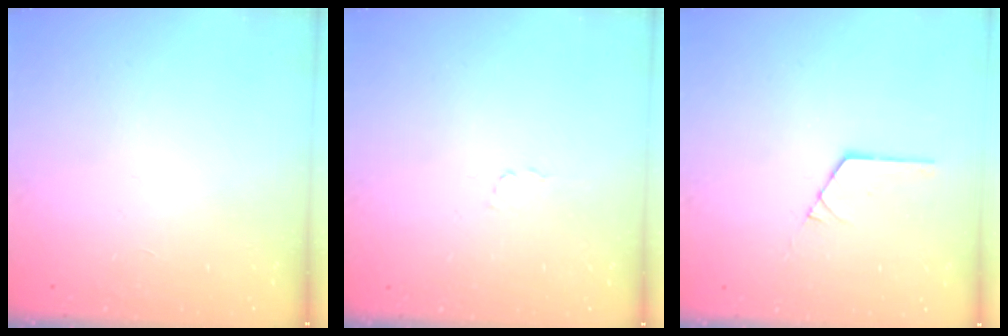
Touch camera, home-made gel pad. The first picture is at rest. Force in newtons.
{"total": 3.3, "press": 3.3, "slide": 0.2}
{"total": 1.4, "press": 1.4, "slide": 0.2}